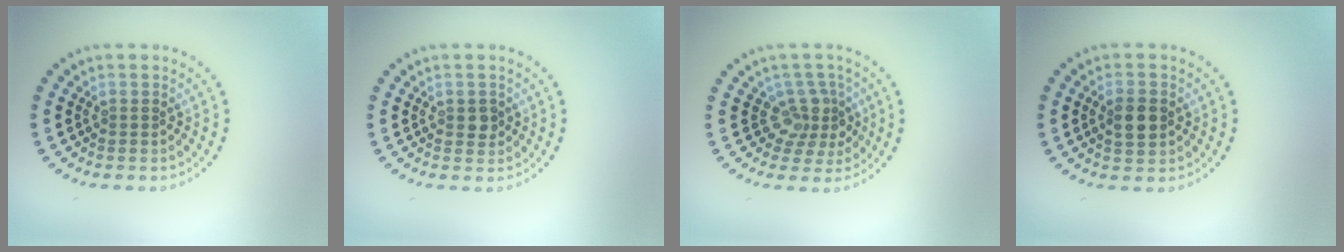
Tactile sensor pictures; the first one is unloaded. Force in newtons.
{"total": 1.2, "press": 1.2, "slide": 0.1}
{"total": 3.0, "press": 2.2, "slide": 2.1}
{"total": 2.7, "press": 2.6, "slide": 0.2}